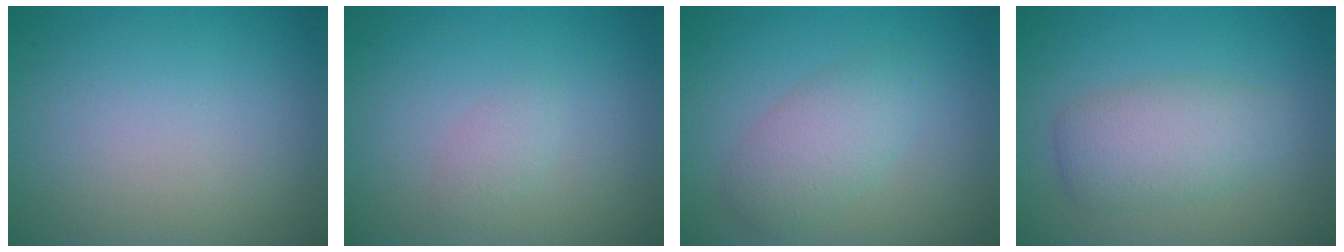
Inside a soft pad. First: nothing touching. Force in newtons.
{"total": 1.2, "press": 1.2, "slide": 0.1}
{"total": 3.2, "press": 3.2, "slide": 0.0}
{"total": 4.0, "press": 4.0, "slide": 0.1}